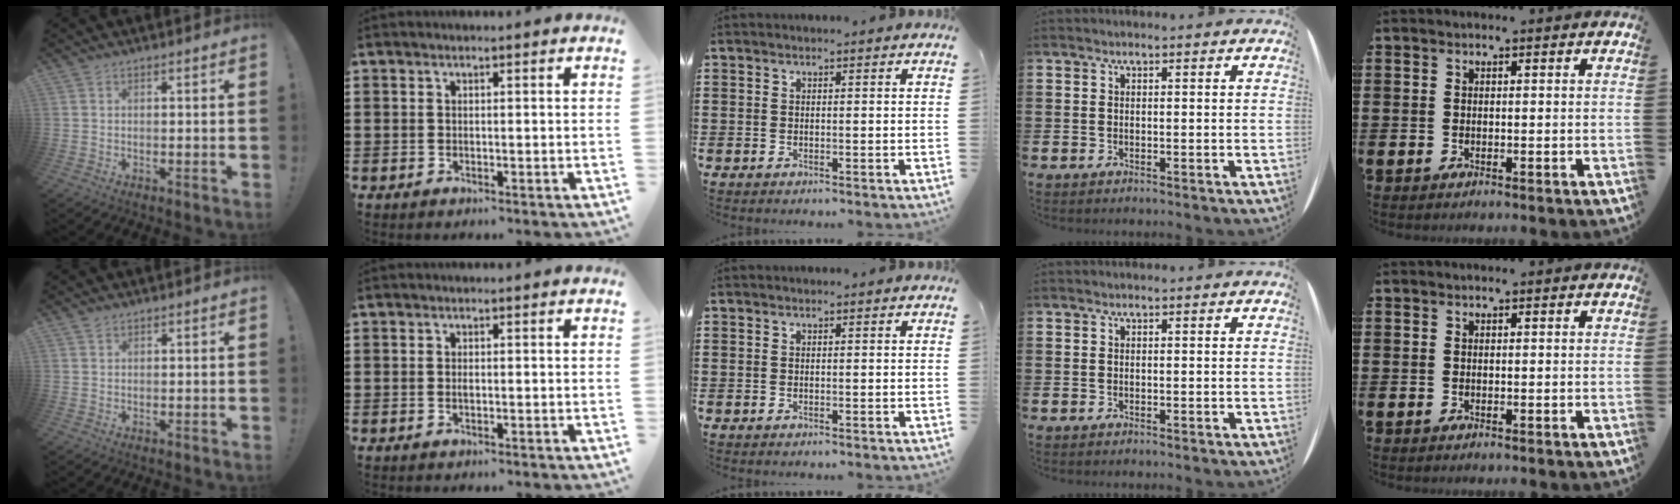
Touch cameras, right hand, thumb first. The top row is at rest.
{"thumb": {"total": 0.9, "force": [0.7, 0.5, 0.2], "torque": [0.001, -0.001, 0.013]}, "index": {"total": 0.7, "force": [-0.1, 0.3, 0.6], "torque": [-0.014, -0.001, -0.001]}}